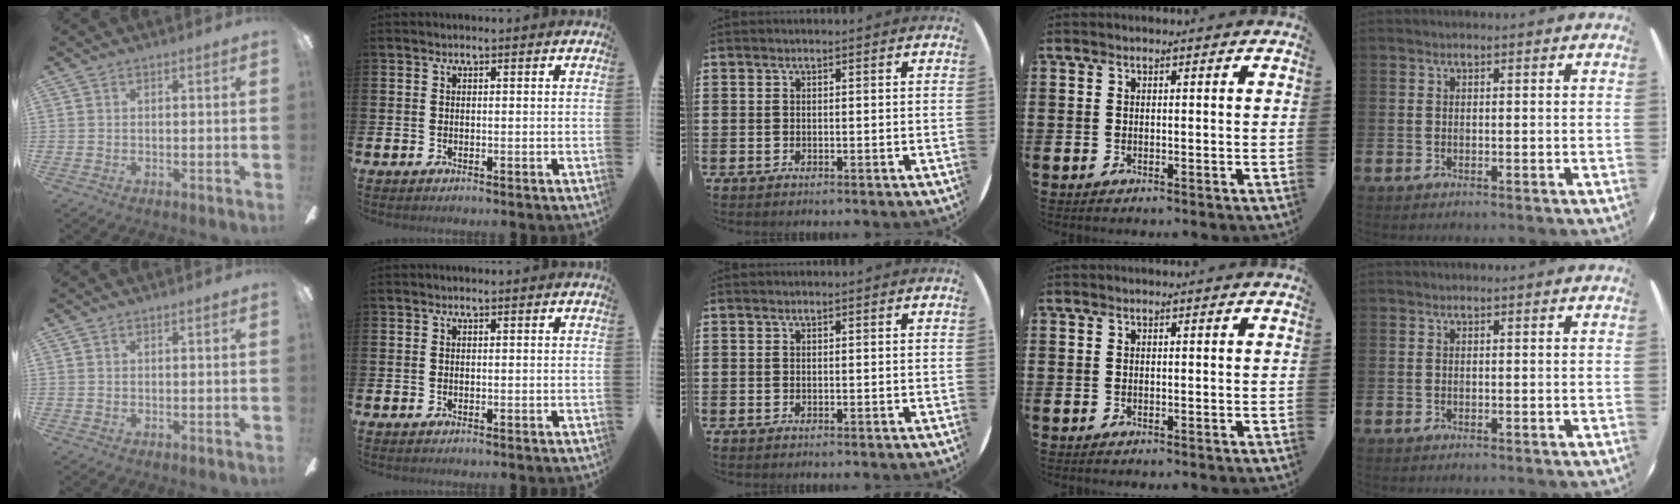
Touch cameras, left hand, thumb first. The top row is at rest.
{}